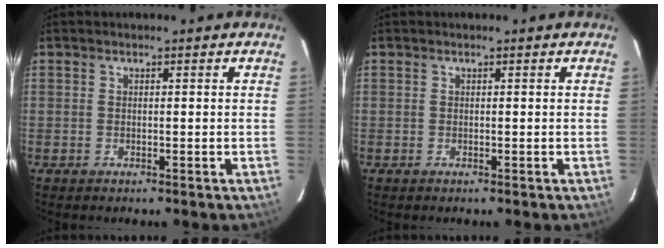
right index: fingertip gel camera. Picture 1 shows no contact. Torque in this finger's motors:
{"motor_torque": [0.00, 0.00, 0.00, 0.00]}